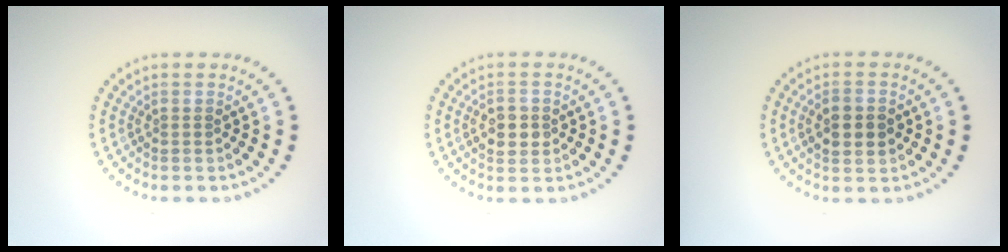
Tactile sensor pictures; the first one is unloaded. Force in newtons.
{"total": 2.8, "press": 2.8, "slide": 0.2}
{"total": 2.9, "press": 2.9, "slide": 0.1}